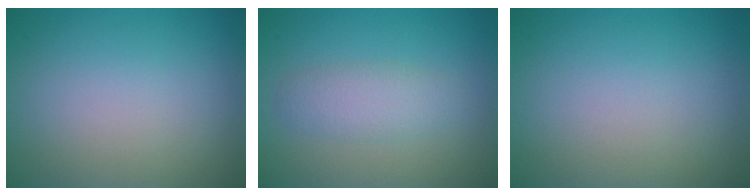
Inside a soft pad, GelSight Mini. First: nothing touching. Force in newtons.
{"total": 2.4, "press": 2.4, "slide": 0.2}
{"total": 0.0}